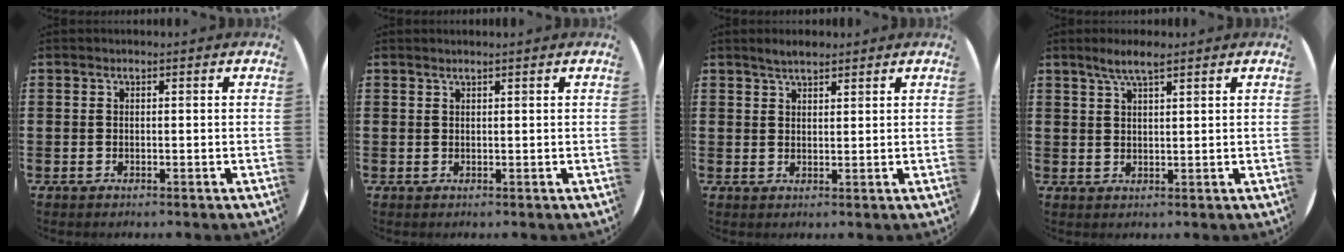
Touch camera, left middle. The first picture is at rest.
{"total": 0.6, "force": [0.5, -0.2, 0.2], "torque": [0.000, -0.001, 0.009]}
{"total": 2.5, "force": [2.2, 0.7, 0.9], "torque": [-0.019, 0.006, 0.042]}
{"total": 3.4, "force": [2.6, 0.5, 2.2], "torque": [-0.046, 0.005, 0.045]}